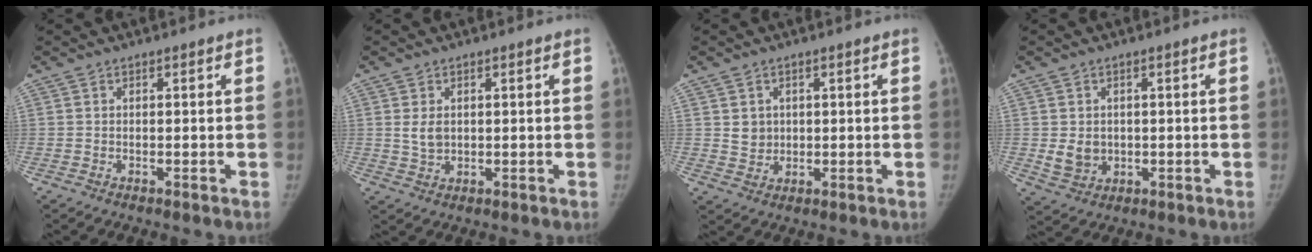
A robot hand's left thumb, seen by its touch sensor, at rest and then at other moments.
{"total": 3.1, "force": [0.6, 2.2, 2.1], "torque": [-0.030, -0.007, 0.020]}
{"total": 3.4, "force": [0.8, 3.1, 1.3], "torque": [-0.007, -0.006, 0.022]}
{"total": 4.8, "force": [0.0, 4.0, 2.6], "torque": [-0.028, -0.005, 0.013]}